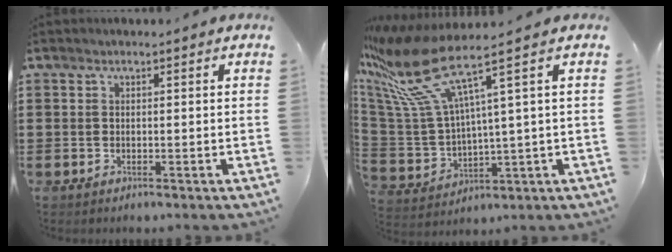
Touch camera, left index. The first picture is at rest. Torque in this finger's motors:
{"motor_torque": [1.07, -1.07, 0.97, 0.21]}